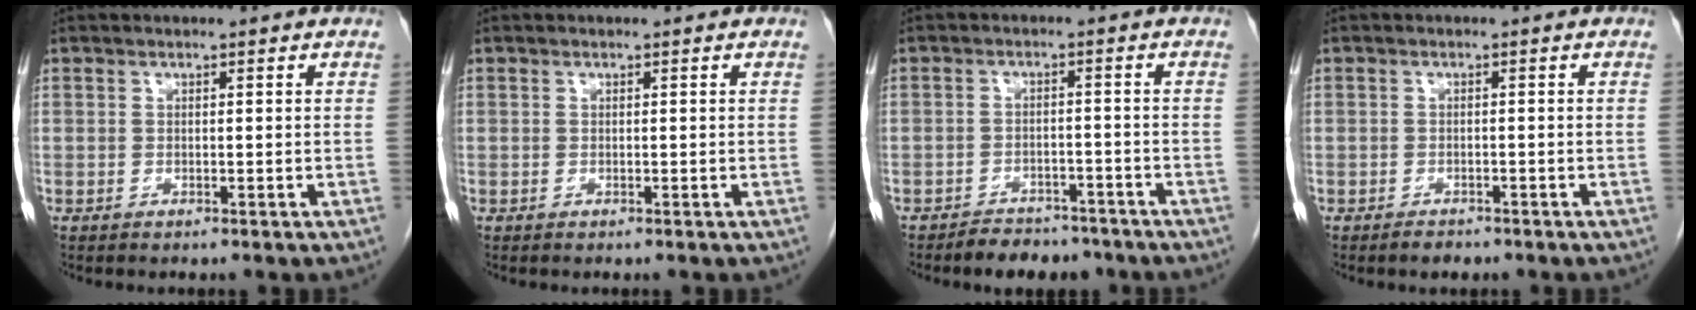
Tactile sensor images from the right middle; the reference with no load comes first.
{"total": 0.0}
{"total": 5.8, "force": [-4.9, 2.7, 1.5], "torque": [-0.019, 0.005, -0.070]}
{"total": 1.6, "force": [-1.3, 0.7, 0.6], "torque": [-0.013, 0.000, -0.015]}